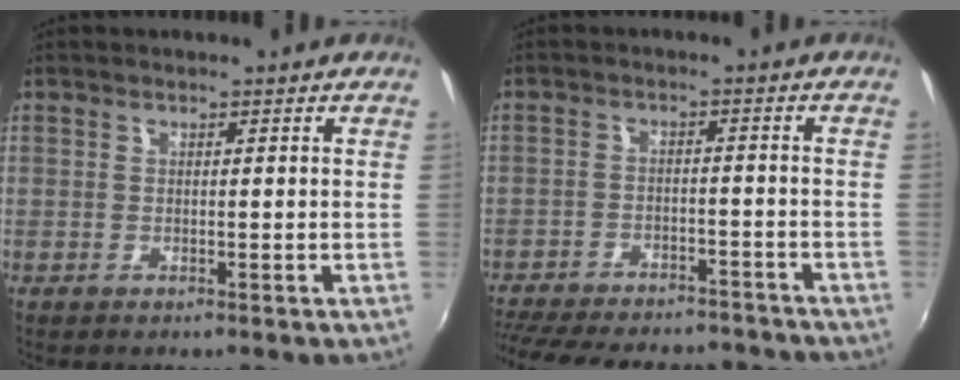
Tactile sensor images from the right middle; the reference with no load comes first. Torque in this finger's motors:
{"motor_torque": [1.00, -1.14, 0.57, 0.21]}